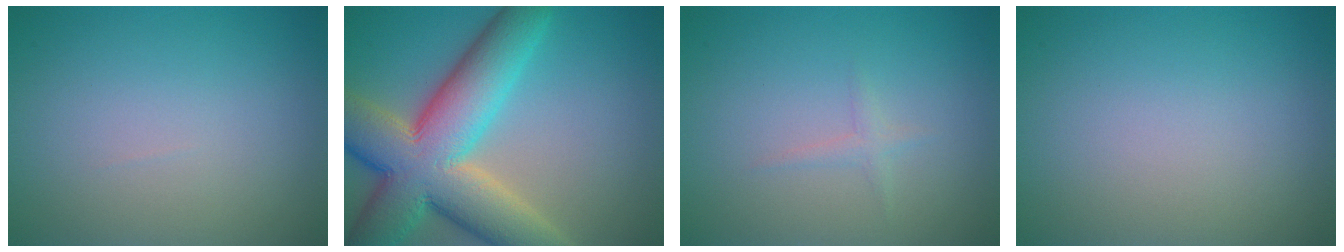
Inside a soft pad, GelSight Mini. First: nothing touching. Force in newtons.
{"total": 13.1, "press": 13.1, "slide": 0.4}
{"total": 0.9, "press": 0.8, "slide": 0.0}
{"total": 0.0}